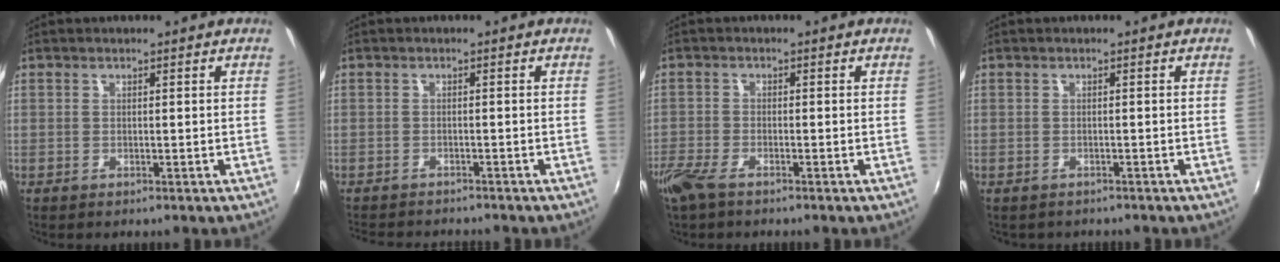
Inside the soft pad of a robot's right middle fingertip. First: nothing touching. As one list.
[{"total": 5.8, "force": [-5.4, 1.1, 1.7], "torque": [-0.047, -0.017, -0.086]}, {"total": 5.2, "force": [-3.9, 1.6, 3.0], "torque": [-0.080, -0.013, -0.079]}, {"total": 1.4, "force": [-1.1, 0.7, 0.2], "torque": [-0.009, -0.005, -0.015]}]